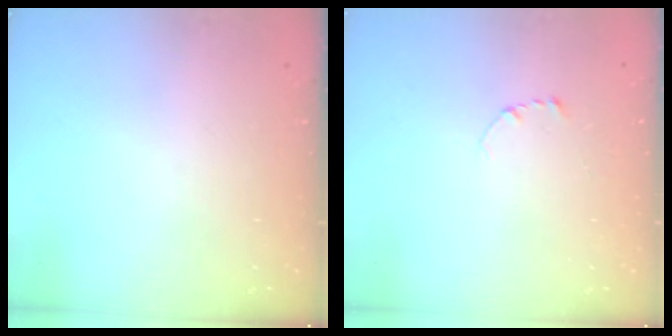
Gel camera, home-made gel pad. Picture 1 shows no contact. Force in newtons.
{"total": 2.3, "press": 2.3, "slide": 0.2}